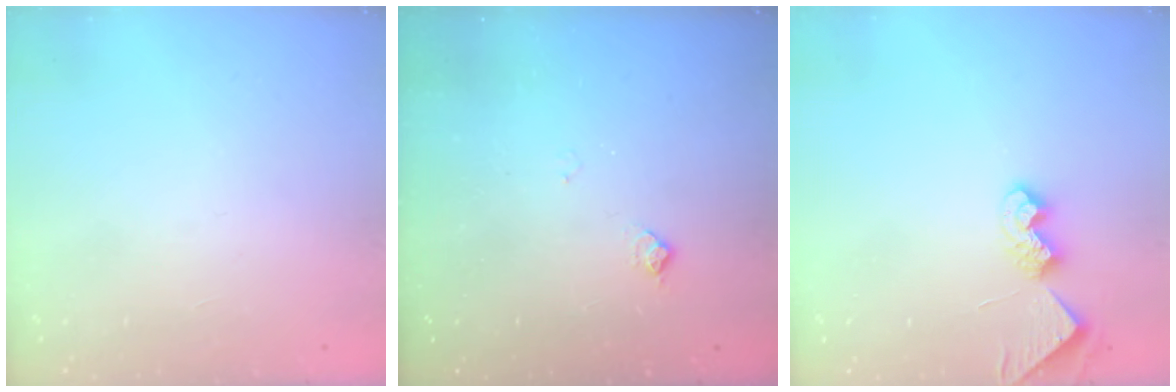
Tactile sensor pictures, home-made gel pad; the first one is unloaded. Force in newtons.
{"total": 5.5, "press": 5.5, "slide": 0.8}
{"total": 8.4, "press": 8.4, "slide": 0.4}